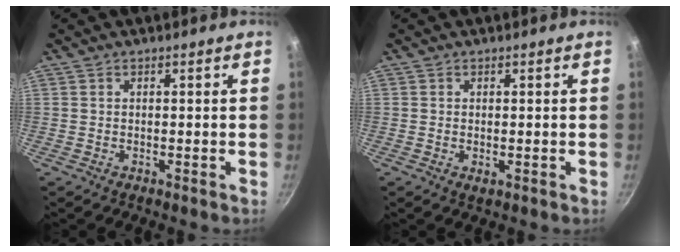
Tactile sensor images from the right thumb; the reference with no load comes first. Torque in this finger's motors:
{"motor_torque": [-0.36, 0.13, -0.32, 0.22, 0.06]}